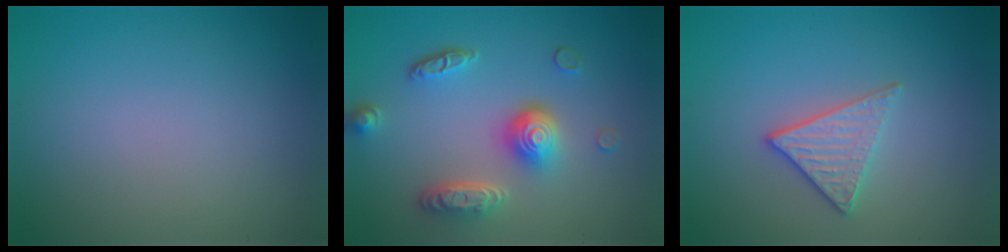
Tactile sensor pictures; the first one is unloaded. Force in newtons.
{"total": 4.9, "press": 3.7, "slide": 3.3}
{"total": 2.7, "press": 2.6, "slide": 1.0}